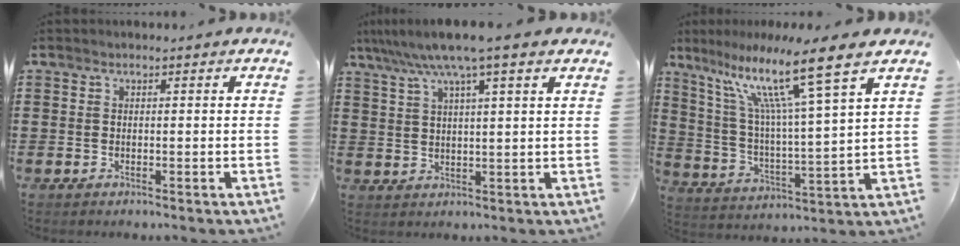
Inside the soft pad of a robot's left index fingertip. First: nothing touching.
{"total": 7.5, "force": [5.4, 0.0, 5.2], "torque": [-0.114, -0.011, 0.092]}
{"total": 13.3, "force": [8.9, 0.4, 9.8], "torque": [-0.207, -0.041, 0.139]}